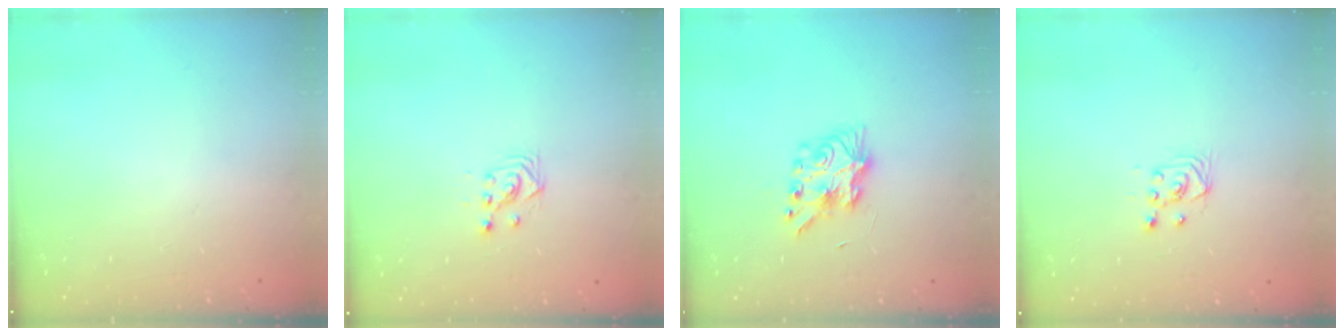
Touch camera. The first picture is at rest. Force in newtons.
{"total": 2.9, "press": 2.9, "slide": 0.2}
{"total": 7.9, "press": 7.9, "slide": 0.7}
{"total": 2.9, "press": 2.6, "slide": 1.3}